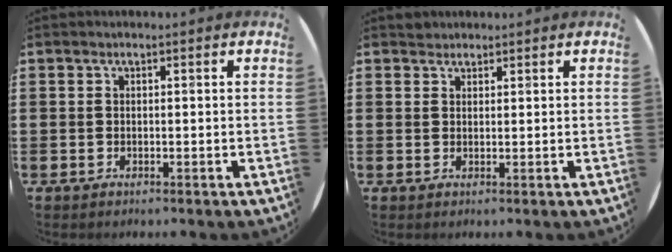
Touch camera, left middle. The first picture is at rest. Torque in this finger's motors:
{"motor_torque": [0.07, -0.05, -0.02, 0.01]}